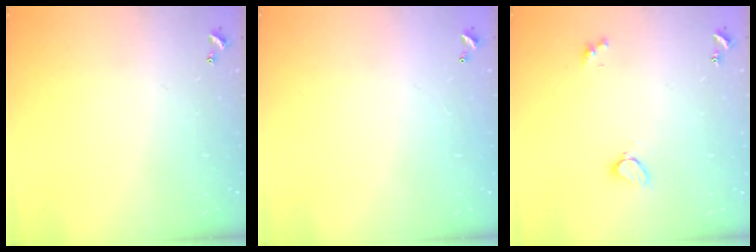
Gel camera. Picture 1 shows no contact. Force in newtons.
{"total": 2.8, "press": 2.8, "slide": 0.1}
{"total": 2.7, "press": 2.7, "slide": 0.2}